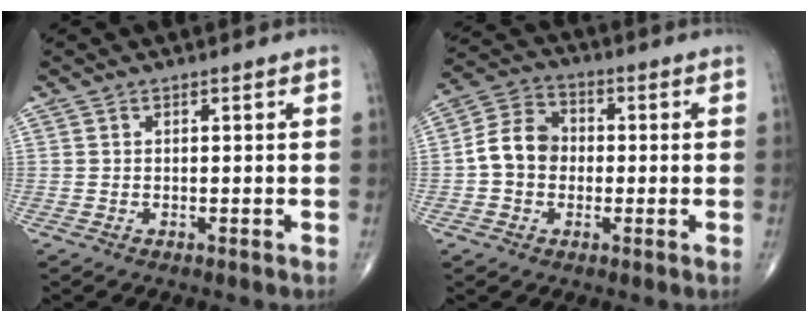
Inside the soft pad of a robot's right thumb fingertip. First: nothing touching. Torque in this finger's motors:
{"motor_torque": [-0.04, 0.08, 1.02, -0.11, 0.08]}